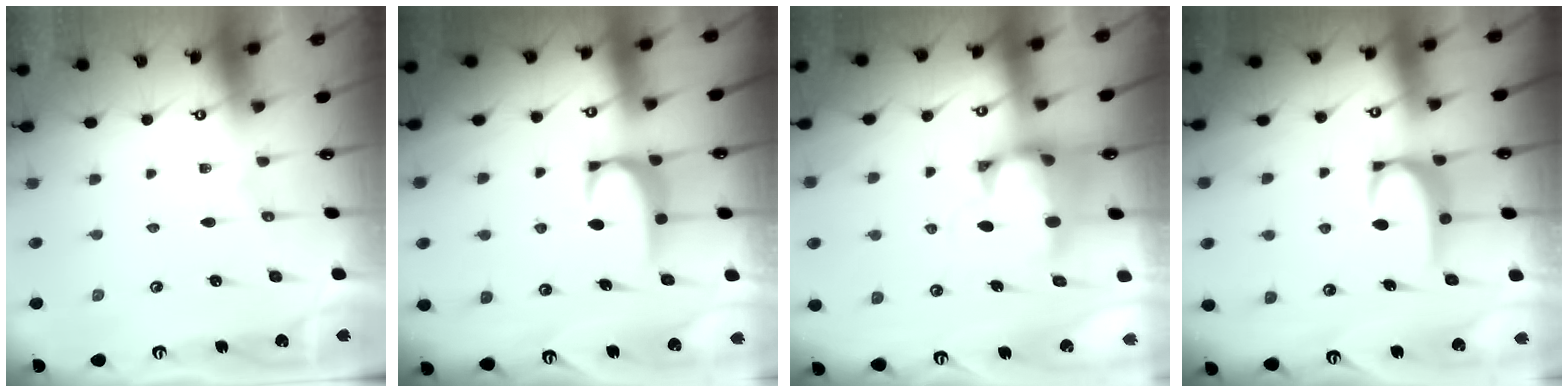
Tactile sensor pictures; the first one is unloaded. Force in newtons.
{"total": 2.1, "press": 2.1, "slide": 0.5}
{"total": 2.7, "press": 2.3, "slide": 1.4}
{"total": 3.5, "press": 3.5, "slide": 0.5}